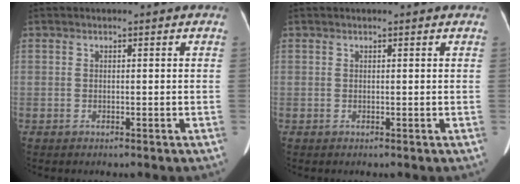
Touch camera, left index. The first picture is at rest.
{"total": 1.2, "force": [1.0, 0.2, 0.5], "torque": [-0.008, 0.015, 0.010]}